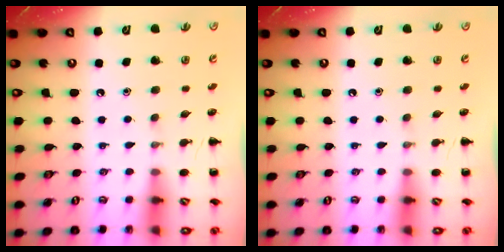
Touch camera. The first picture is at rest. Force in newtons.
{"total": 0.0}